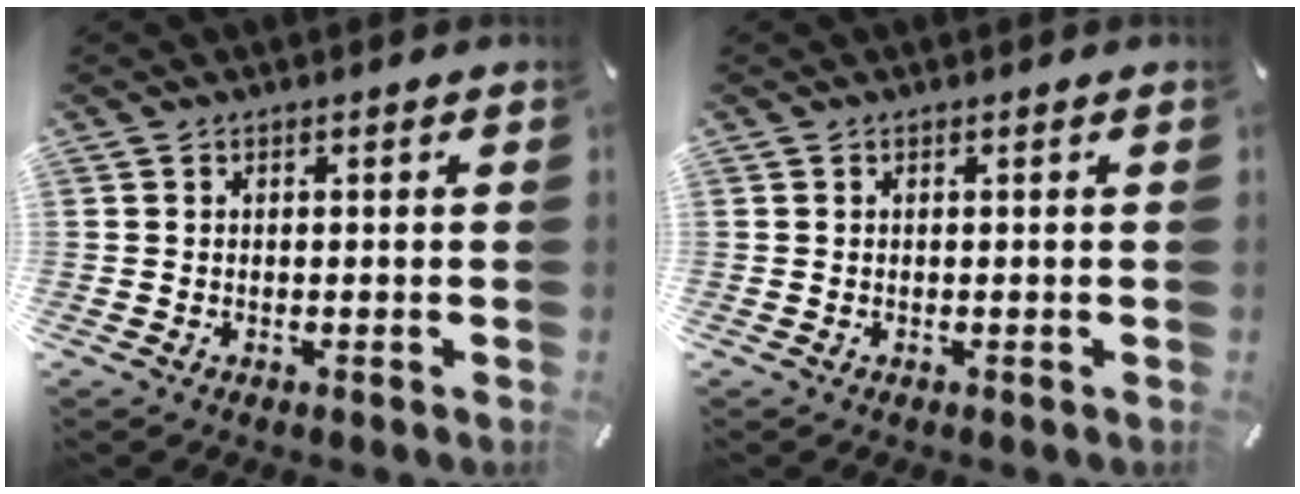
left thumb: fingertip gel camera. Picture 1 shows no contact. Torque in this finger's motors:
{"motor_torque": [0.01, 0.00, -0.03, 0.00, -0.01]}